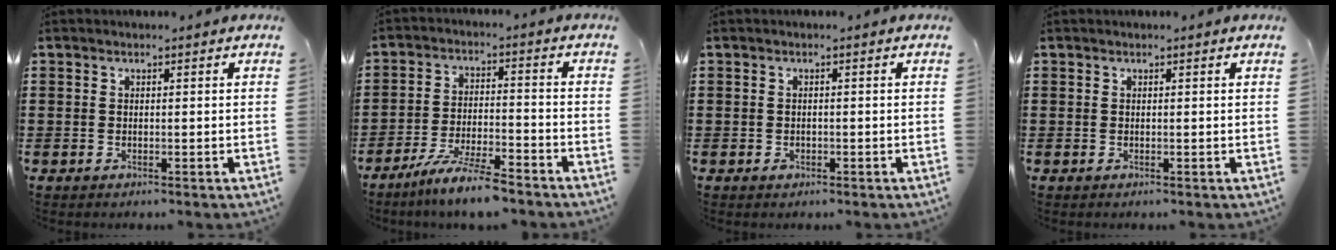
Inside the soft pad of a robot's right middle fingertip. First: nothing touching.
{"total": 7.5, "force": [-6.5, 0.2, 3.8], "torque": [-0.075, -0.004, -0.122]}
{"total": 0.7, "force": [-0.4, 0.5, 0.3], "torque": [-0.007, 0.001, -0.008]}
{"total": 0.0}